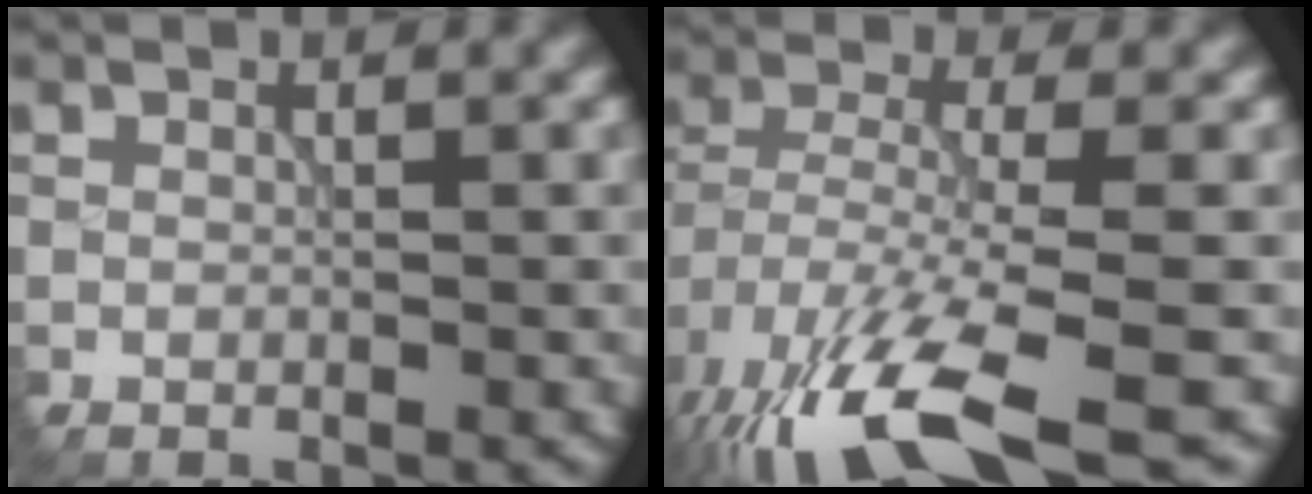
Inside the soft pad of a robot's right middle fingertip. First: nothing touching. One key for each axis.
{"total": 11.5, "fx": -7.6, "fy": 3.3, "fz": 8.0, "tx": -0.177, "ty": -0.032, "tz": -0.124}